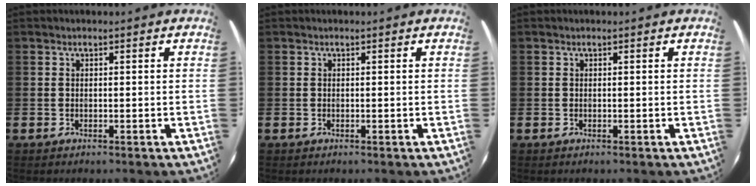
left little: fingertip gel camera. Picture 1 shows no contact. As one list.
[{"total": 0.0}, {"total": 0.0}]